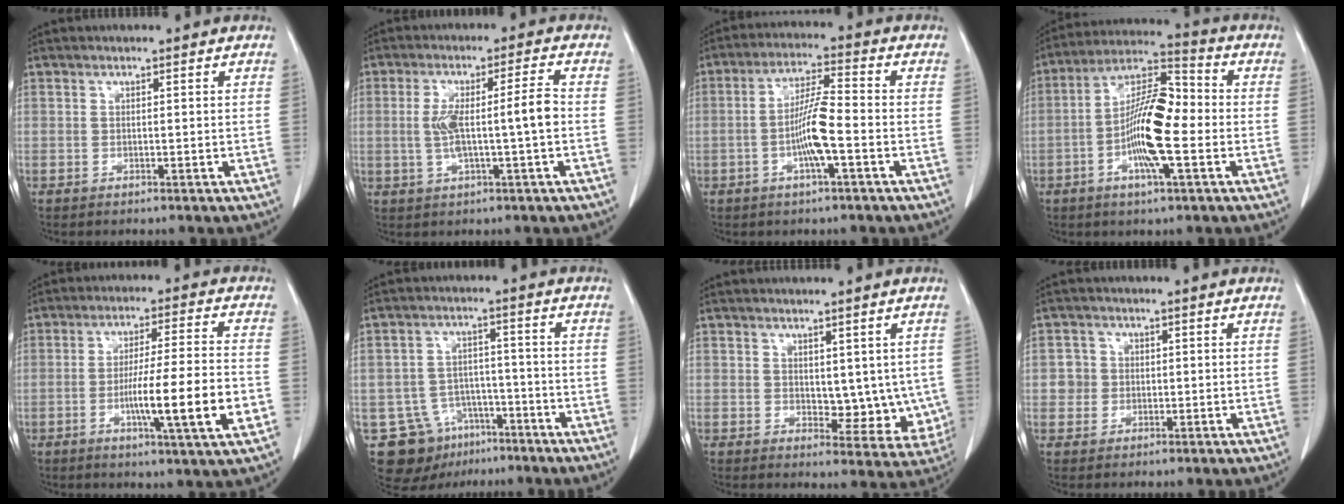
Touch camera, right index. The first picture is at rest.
{"total": 7.7, "force": [-0.4, 0.4, 7.7], "torque": [-0.142, 0.017, -0.002]}
{"total": 7.6, "force": [-1.9, 0.6, 7.4], "torque": [-0.146, 0.007, -0.038]}
{"total": 13.1, "force": [-2.5, 2.8, 12.5], "torque": [-0.231, 0.014, -0.048]}
{"total": 13.0, "force": [-3.4, -0.1, 12.6], "torque": [-0.205, -0.007, -0.056]}
{"total": 10.7, "force": [-6.4, 8.0, 3.0], "torque": [-0.051, 0.025, -0.092]}
{"total": 7.3, "force": [0.7, 4.4, 5.8], "torque": [-0.046, -0.008, 0.022]}
{"total": 2.9, "force": [0.1, 2.9, 0.3], "torque": [0.006, 0.011, 0.004]}